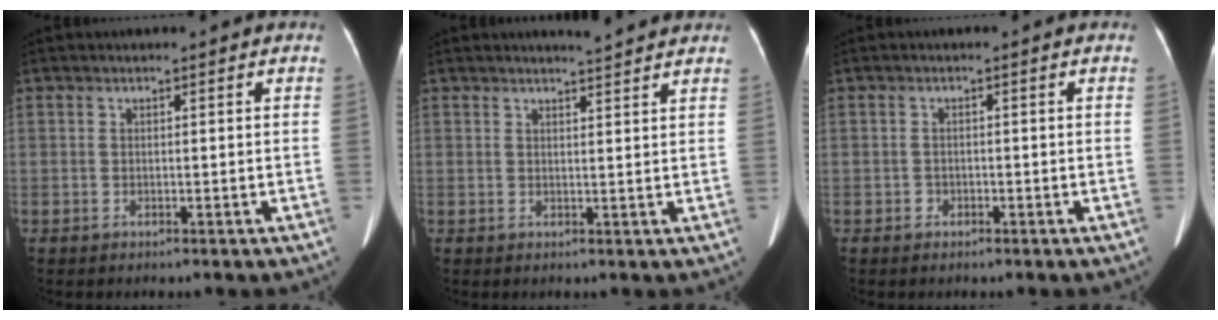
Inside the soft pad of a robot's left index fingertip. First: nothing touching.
{"total": 3.7, "force": [3.5, -0.2, 1.0], "torque": [-0.018, 0.001, 0.041]}
{"total": 1.0, "force": [-0.6, 0.8, 0.1], "torque": [0.000, 0.005, -0.013]}